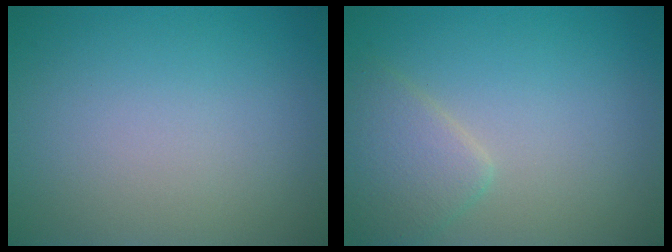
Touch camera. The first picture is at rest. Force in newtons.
{"total": 2.8, "press": 2.8, "slide": 0.1}